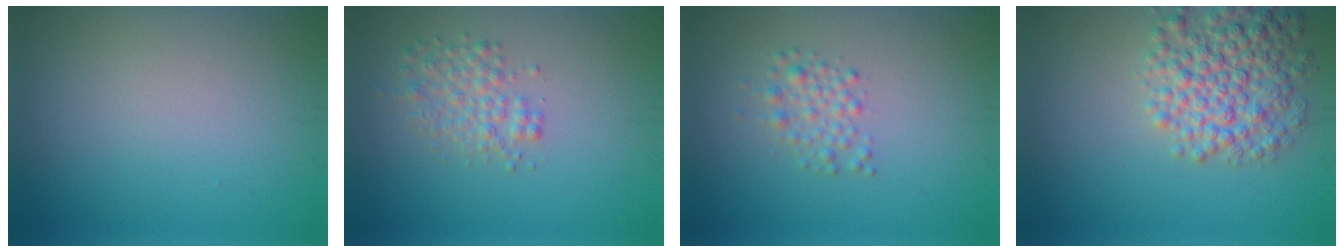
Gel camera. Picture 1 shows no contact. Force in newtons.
{"total": 2.6, "press": 2.6, "slide": 0.1}
{"total": 1.9, "press": 1.8, "slide": 0.1}
{"total": 6.0, "press": 6.0, "slide": 0.2}